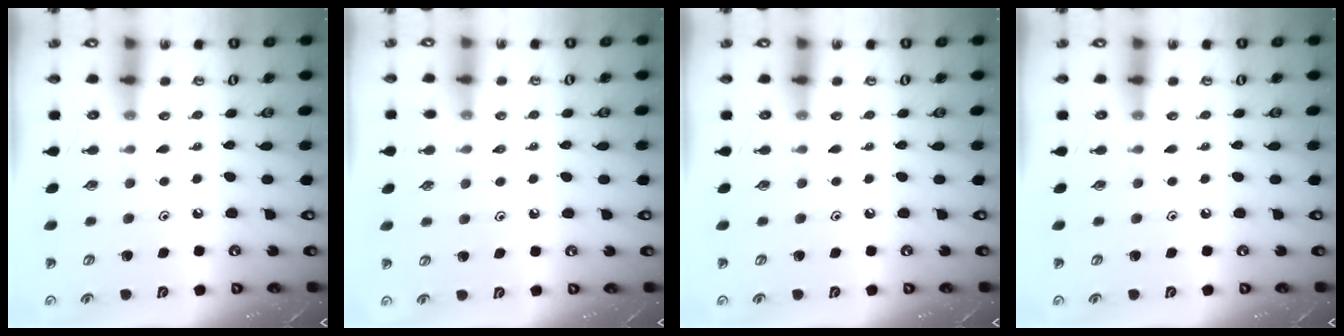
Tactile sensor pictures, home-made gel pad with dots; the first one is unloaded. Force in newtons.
{"total": 4.0, "press": 3.9, "slide": 0.6}
{"total": 0.0}
{"total": 0.0}